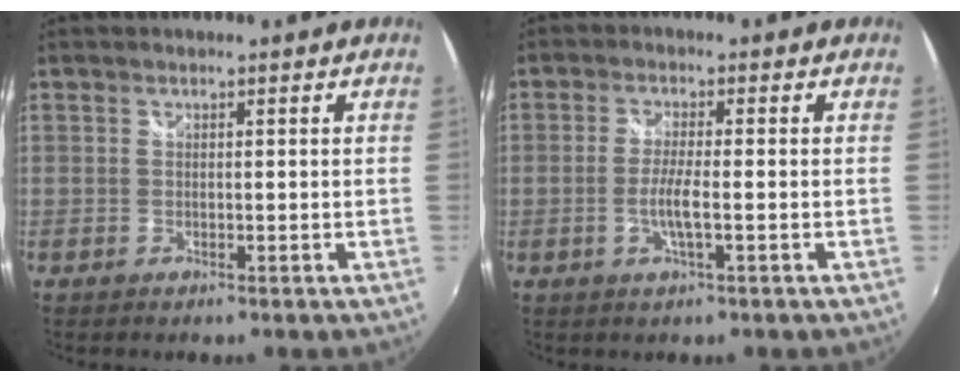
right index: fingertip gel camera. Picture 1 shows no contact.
{"total": 3.9, "force": [-1.2, 0.0, 3.7], "torque": [-0.075, -0.006, -0.024]}